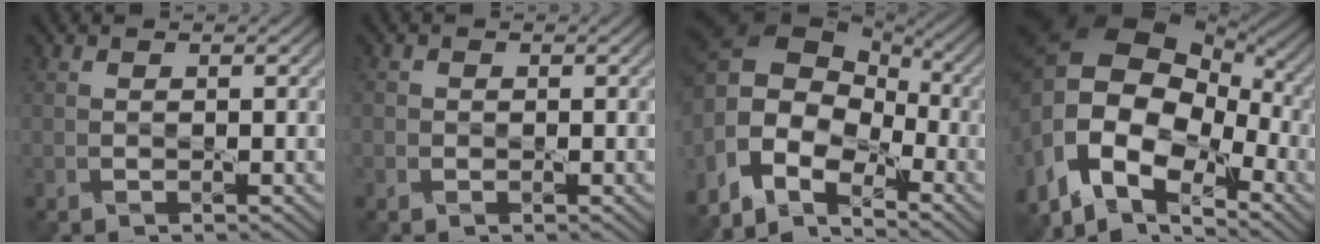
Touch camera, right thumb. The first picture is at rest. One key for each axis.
{"total": 0.7, "fx": -0.2, "fy": 0.7, "fz": -0.1, "tx": 0.003, "ty": -0.003, "tz": -0.007}
{"total": 13.6, "fx": -3.0, "fy": 9.0, "fz": 9.7, "tx": -0.231, "ty": -0.006, "tz": -0.061}
{"total": 15.8, "fx": -3.1, "fy": 10.5, "fz": 11.5, "tx": -0.247, "ty": -0.015, "tz": -0.058}